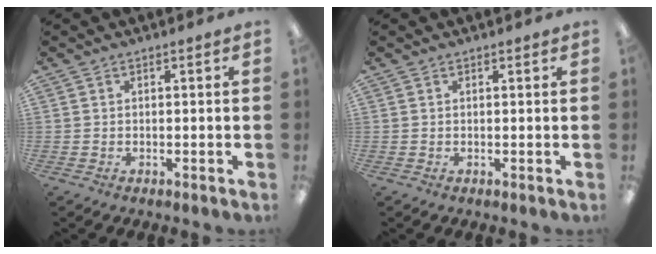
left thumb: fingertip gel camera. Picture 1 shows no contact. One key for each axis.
{"total": 0.0}